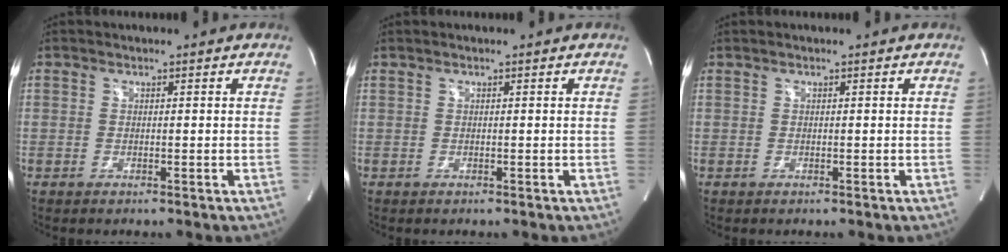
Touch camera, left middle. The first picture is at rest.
{"total": 0.0}
{"total": 0.0}